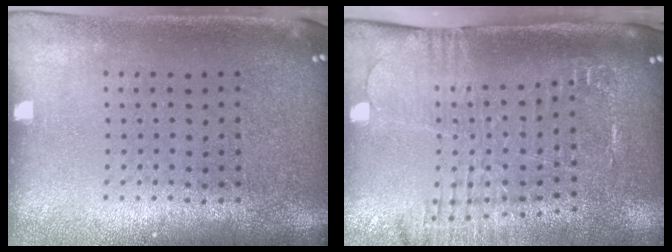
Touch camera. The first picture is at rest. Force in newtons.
{"total": 2.1, "press": 1.9, "slide": 0.9}